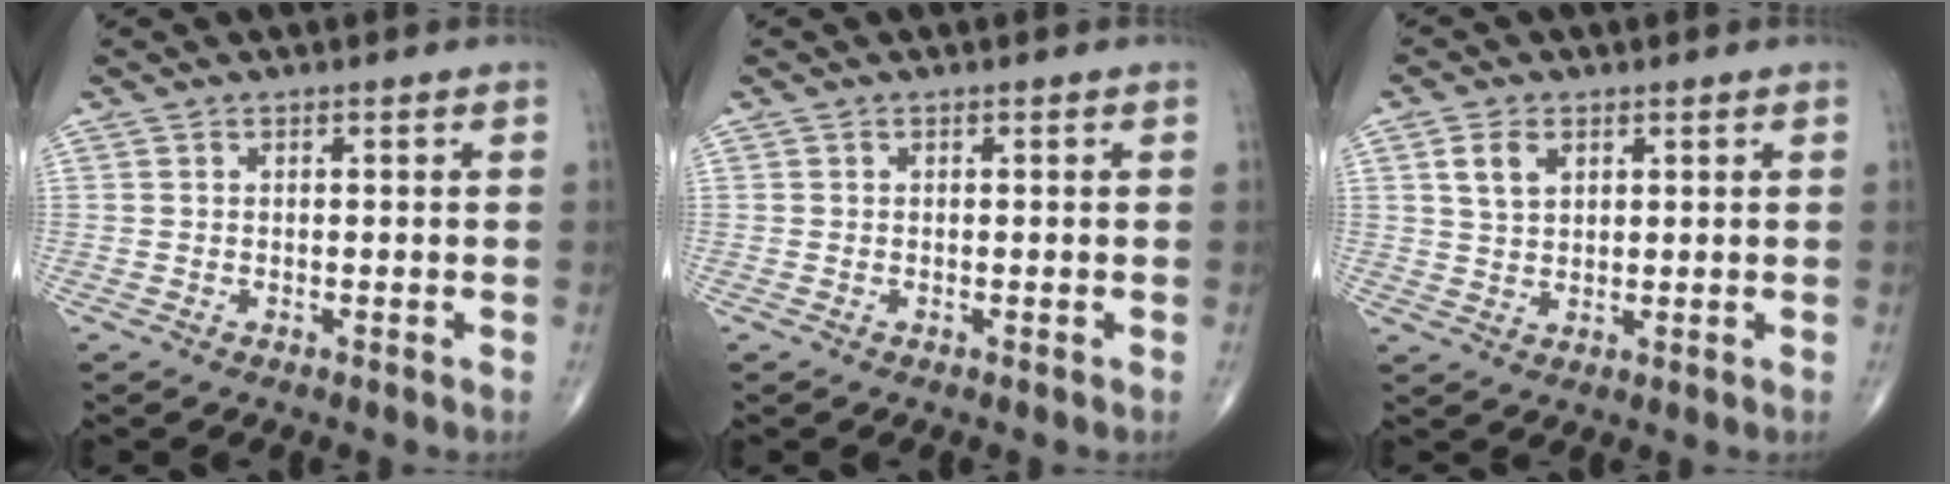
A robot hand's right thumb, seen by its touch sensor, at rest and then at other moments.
{"total": 0.0}
{"total": 4.5, "force": [1.9, 3.0, 2.8], "torque": [-0.046, -0.006, 0.038]}